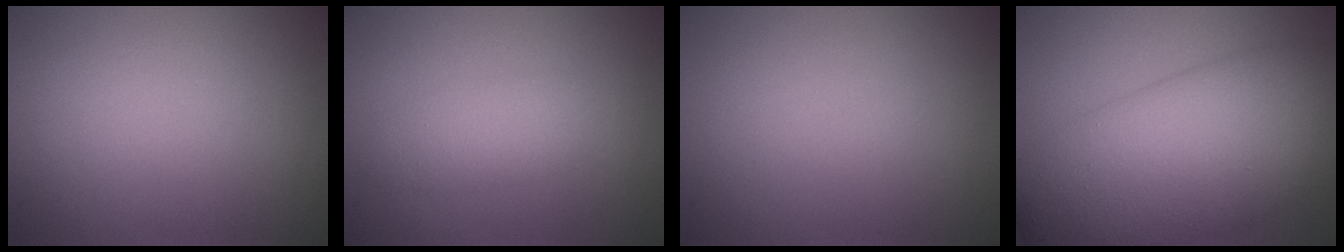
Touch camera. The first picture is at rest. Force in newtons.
{"total": 2.3, "press": 2.3, "slide": 0.1}
{"total": 0.0}
{"total": 12.1, "press": 12.1, "slide": 0.2}